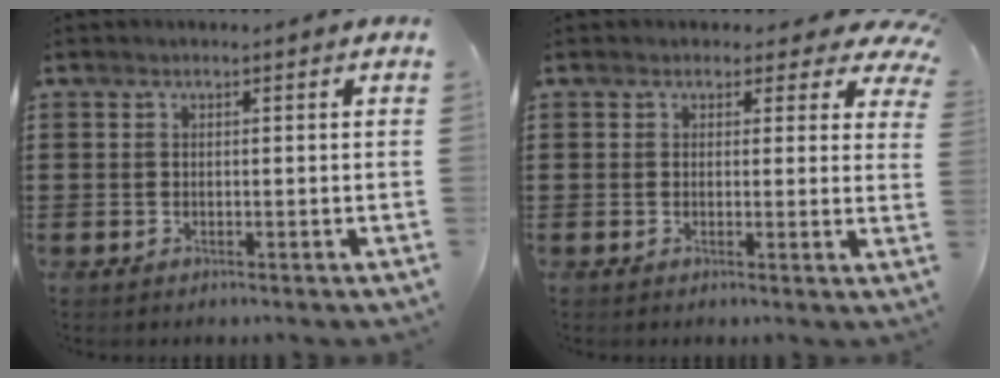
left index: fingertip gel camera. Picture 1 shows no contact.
{"total": 2.3, "force": [1.7, 1.4, 0.7], "torque": [-0.009, -0.002, 0.026]}